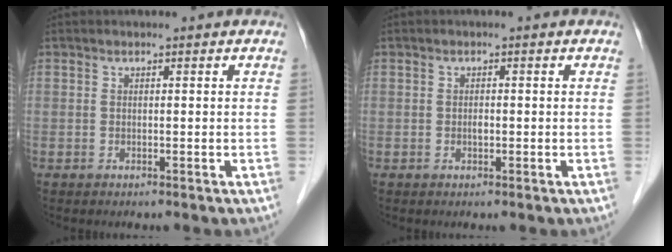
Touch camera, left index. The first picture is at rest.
{"total": 0.8, "force": [-0.2, 0.4, 0.6], "torque": [-0.014, 0.000, -0.003]}